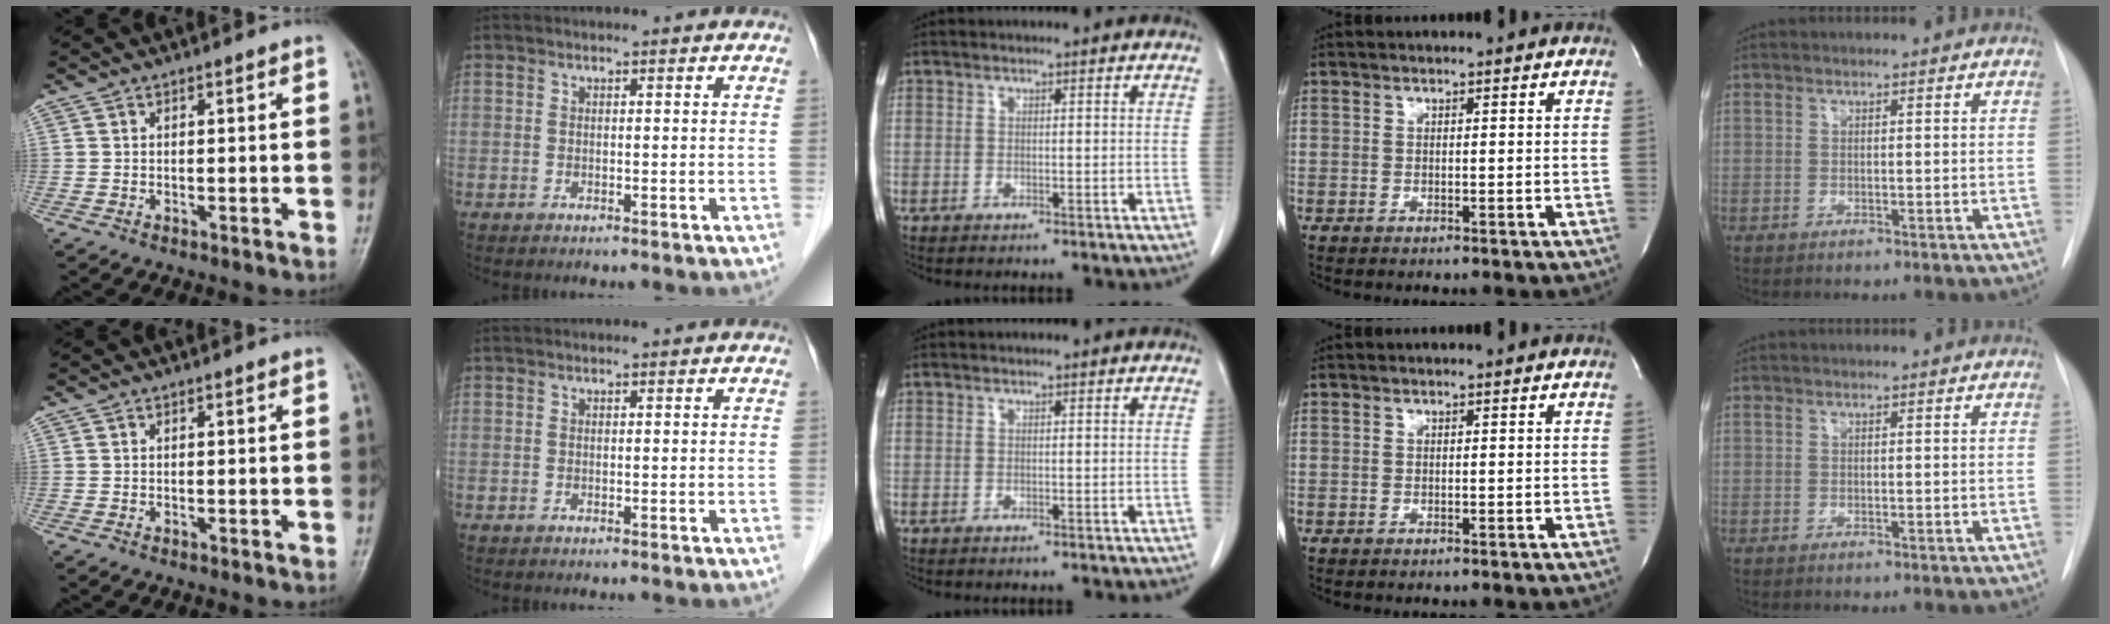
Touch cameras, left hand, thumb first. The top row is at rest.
{}